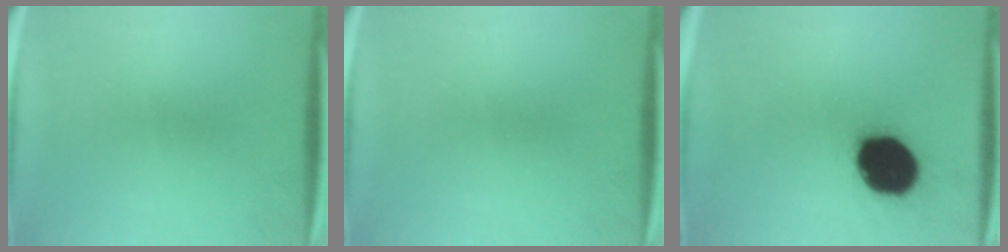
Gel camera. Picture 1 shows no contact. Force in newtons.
{"total": 0.0}
{"total": 19.9}